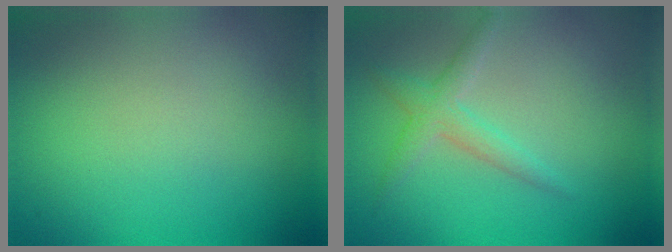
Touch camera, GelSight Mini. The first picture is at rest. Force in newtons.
{"total": 2.3, "press": 2.2, "slide": 0.1}